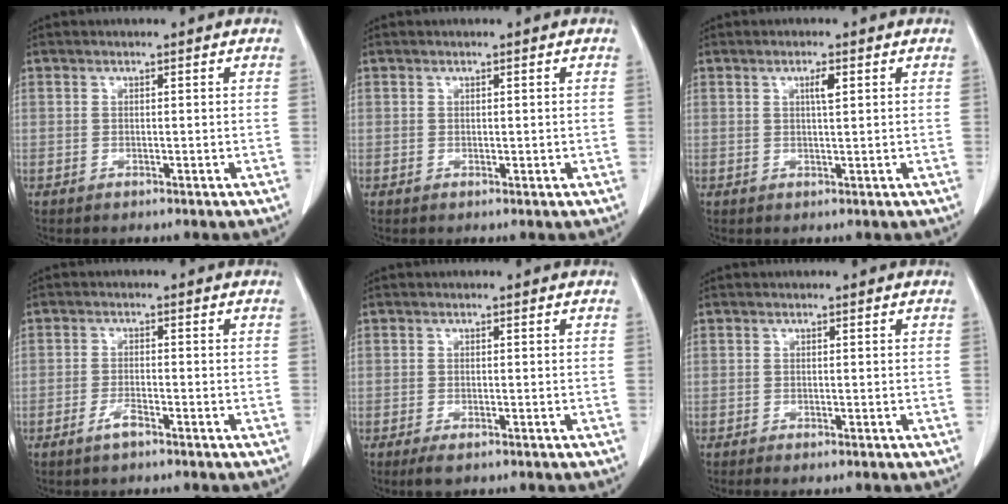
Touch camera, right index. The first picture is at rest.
{"total": 0.6, "force": [0.0, 0.4, 0.4], "torque": [-0.006, -0.001, 0.002]}
{"total": 2.0, "force": [0.8, 0.2, 1.8], "torque": [-0.030, 0.001, 0.012]}
{"total": 2.4, "force": [-1.7, 0.4, 1.7], "torque": [-0.034, 0.001, -0.034]}
{"total": 2.2, "force": [-1.4, 0.6, 1.5], "torque": [-0.028, -0.005, -0.022]}
{"total": 0.8, "force": [-0.5, 0.0, 0.5], "torque": [-0.011, -0.001, -0.008]}